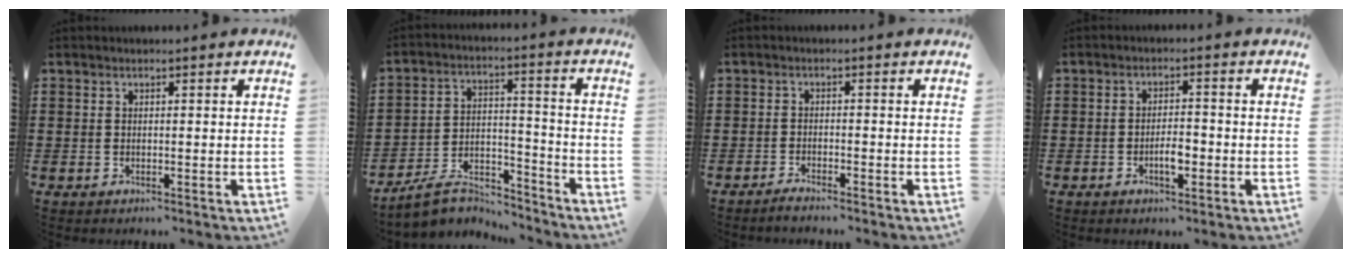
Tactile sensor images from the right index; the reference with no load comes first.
{"total": 7.6, "force": [-6.9, 2.1, 2.2], "torque": [-0.051, 0.017, -0.134]}
{"total": 1.6, "force": [-1.6, -0.1, 0.3], "torque": [-0.008, 0.003, -0.031]}
{"total": 3.6, "force": [-1.4, 1.3, 3.1], "torque": [-0.063, 0.002, -0.027]}